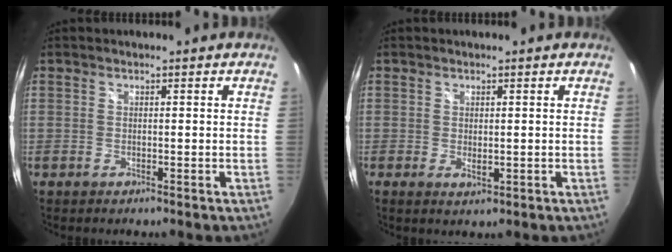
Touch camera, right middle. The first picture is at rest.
{"total": 1.7, "force": [-0.1, 0.9, 1.5], "torque": [-0.023, -0.003, 0.000]}